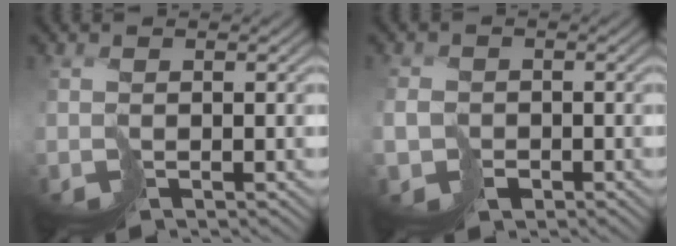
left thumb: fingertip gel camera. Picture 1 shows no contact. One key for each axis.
{"total": 1.9, "fx": -0.8, "fy": 1.7, "fz": 0.7, "tx": -0.014, "ty": 0.000, "tz": -0.020}